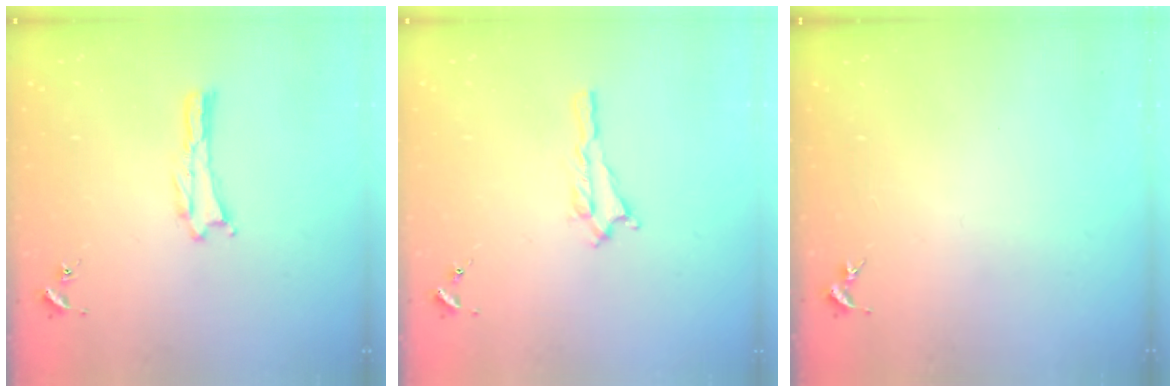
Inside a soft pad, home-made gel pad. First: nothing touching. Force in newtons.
{"total": 1.4, "press": 1.4, "slide": 0.2}
{"total": 0.0}